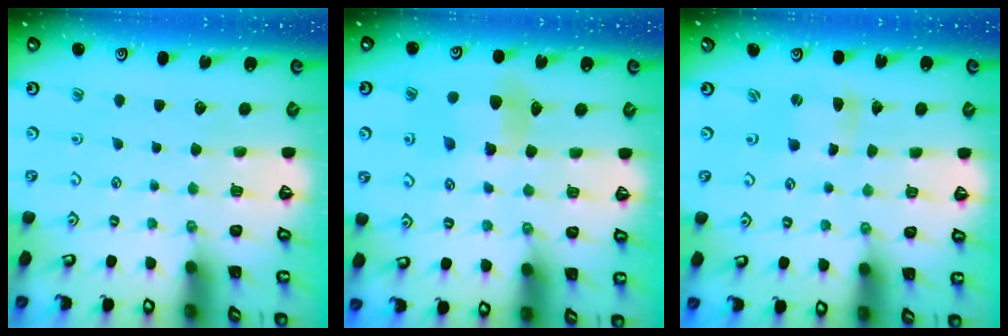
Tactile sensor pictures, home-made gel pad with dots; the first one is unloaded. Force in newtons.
{"total": 7.4, "press": 7.4, "slide": 0.4}
{"total": 2.5, "press": 2.5, "slide": 0.3}